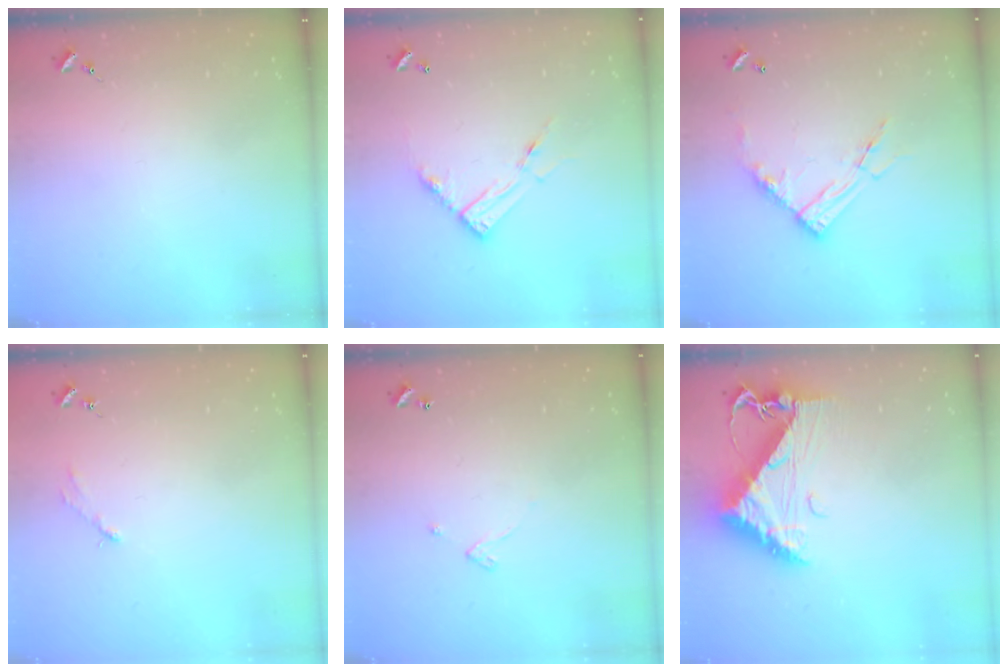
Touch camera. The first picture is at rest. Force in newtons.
{"total": 11.2, "press": 11.2, "slide": 0.9}
{"total": 13.1, "press": 13.0, "slide": 1.2}
{"total": 2.9, "press": 2.9, "slide": 0.4}
{"total": 3.2, "press": 3.1, "slide": 0.3}
{"total": 11.4, "press": 11.3, "slide": 1.4}